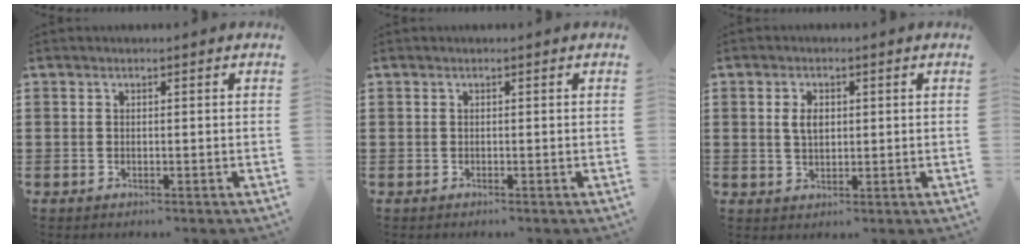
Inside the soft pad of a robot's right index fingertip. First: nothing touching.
{"total": 0.0}
{"total": 3.1, "force": [0.5, 1.8, 2.4], "torque": [-0.051, 0.009, 0.008]}